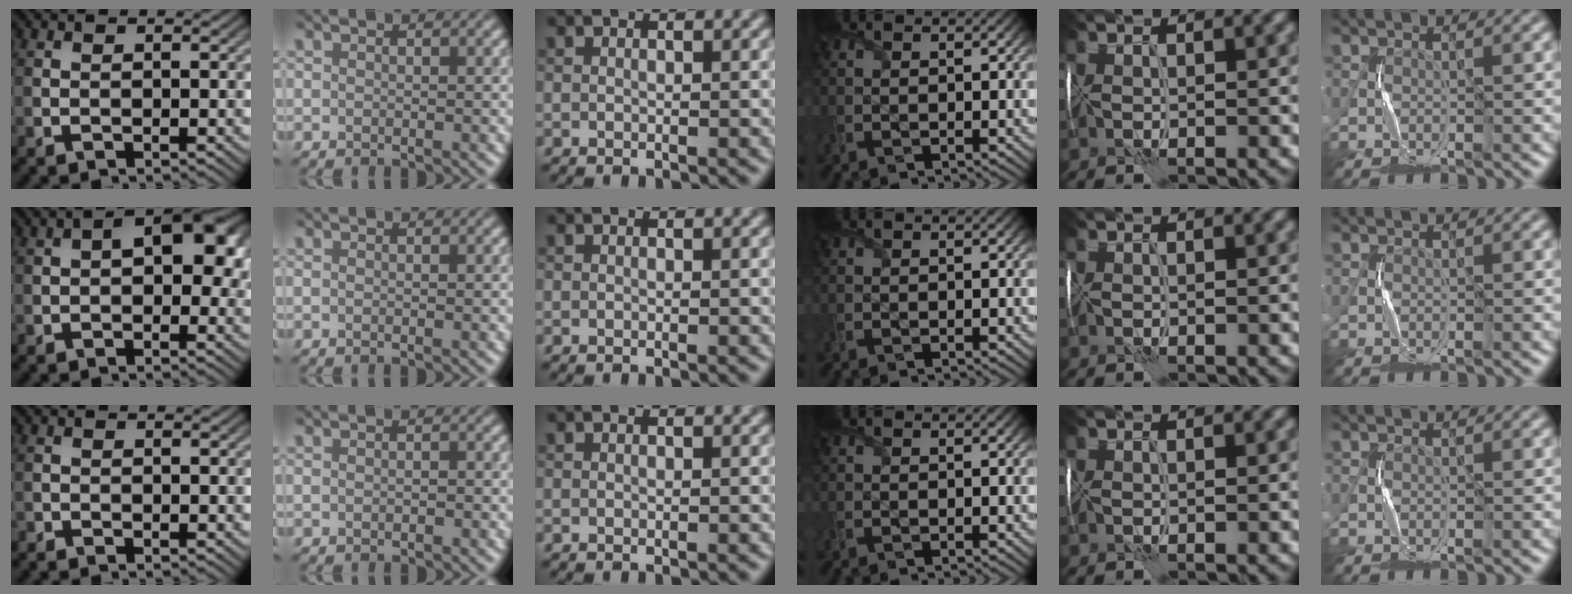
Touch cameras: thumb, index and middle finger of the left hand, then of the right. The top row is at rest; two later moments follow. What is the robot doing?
{"motion": "wrap", "object": "plastic wrap"}